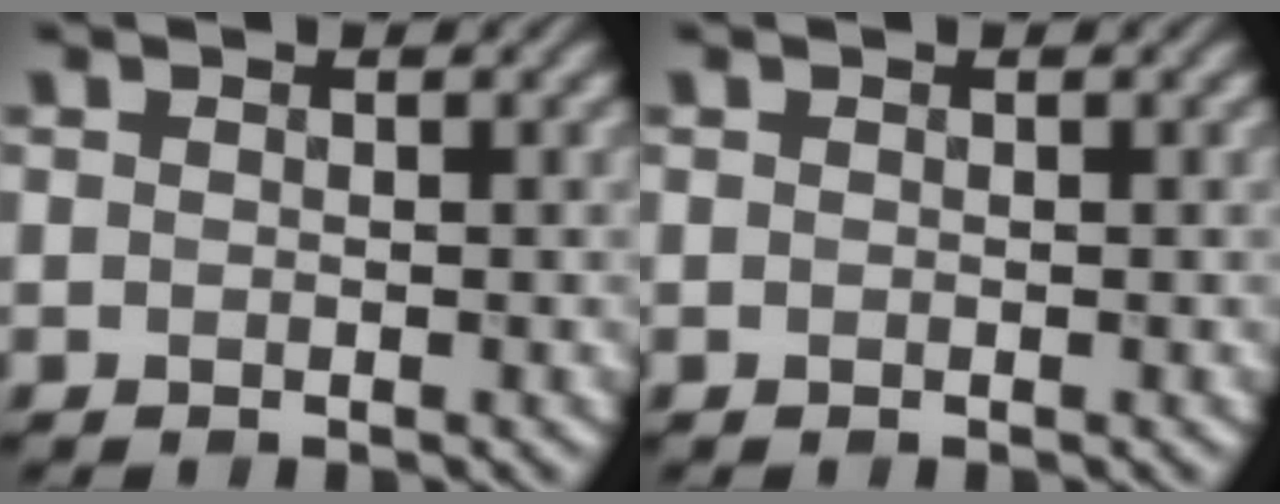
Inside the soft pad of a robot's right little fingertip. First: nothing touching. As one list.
[{"total": 0.0}]